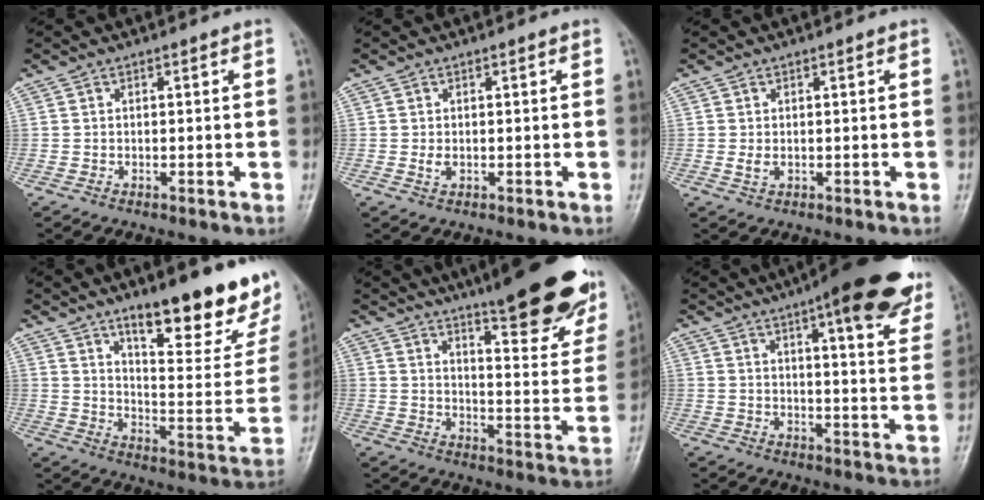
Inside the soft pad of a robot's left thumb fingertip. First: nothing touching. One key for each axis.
{"total": 1.6, "fx": 0.1, "fy": 0.9, "fz": 1.3, "tx": -0.020, "ty": -0.001, "tz": 0.005}
{"total": 1.8, "fx": 0.3, "fy": 1.0, "fz": 1.5, "tx": -0.024, "ty": -0.001, "tz": 0.008}
{"total": 21.6, "fx": 14.2, "fy": 6.2, "fz": 15.0, "tx": -0.160, "ty": -0.086, "tz": 0.212}
{"total": 23.7, "fx": 16.9, "fy": 5.2, "fz": 15.8, "tx": -0.178, "ty": -0.085, "tz": 0.224}
{"total": 19.9, "fx": 12.6, "fy": 4.9, "fz": 14.6, "tx": -0.165, "ty": -0.043, "tz": 0.154}